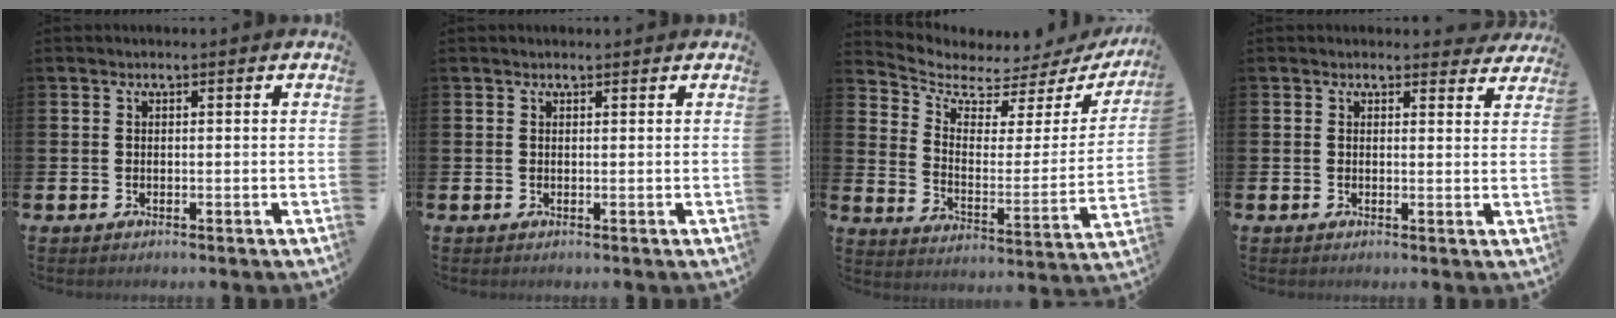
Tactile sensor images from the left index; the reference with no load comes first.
{"total": 0.6, "force": [0.5, 0.1, 0.1], "torque": [0.007, -0.003, 0.007]}
{"total": 4.9, "force": [4.3, 2.1, 0.8], "torque": [-0.051, -0.042, 0.066]}
{"total": 1.8, "force": [1.7, 0.7, 0.1], "torque": [0.011, -0.008, 0.026]}